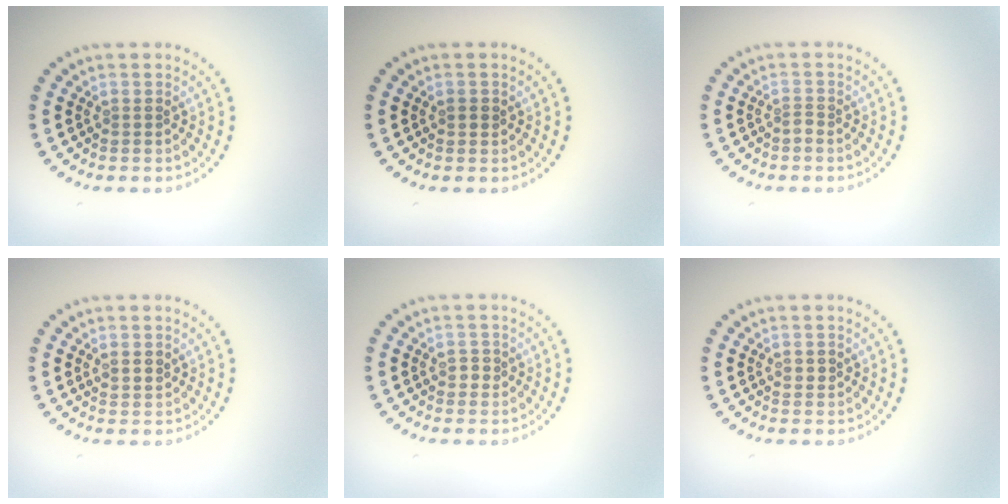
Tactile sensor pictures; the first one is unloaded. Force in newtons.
{"total": 0.8, "press": 0.8, "slide": 0.1}
{"total": 0.9, "press": 0.5, "slide": 0.7}
{"total": 1.3, "press": 1.2, "slide": 0.7}
{"total": 1.1, "press": 1.0, "slide": 0.4}
{"total": 0.9, "press": 0.9, "slide": 0.2}